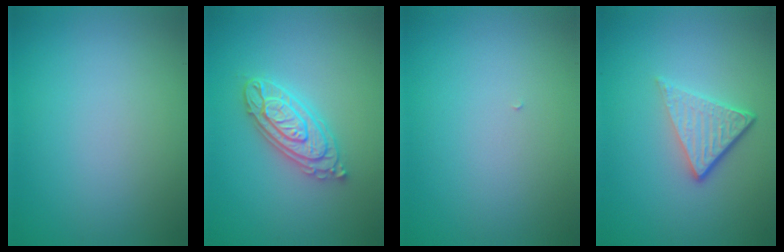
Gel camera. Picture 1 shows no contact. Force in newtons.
{"total": 4.3, "press": 4.2, "slide": 0.8}
{"total": 0.0}
{"total": 4.1, "press": 2.8, "slide": 3.1}